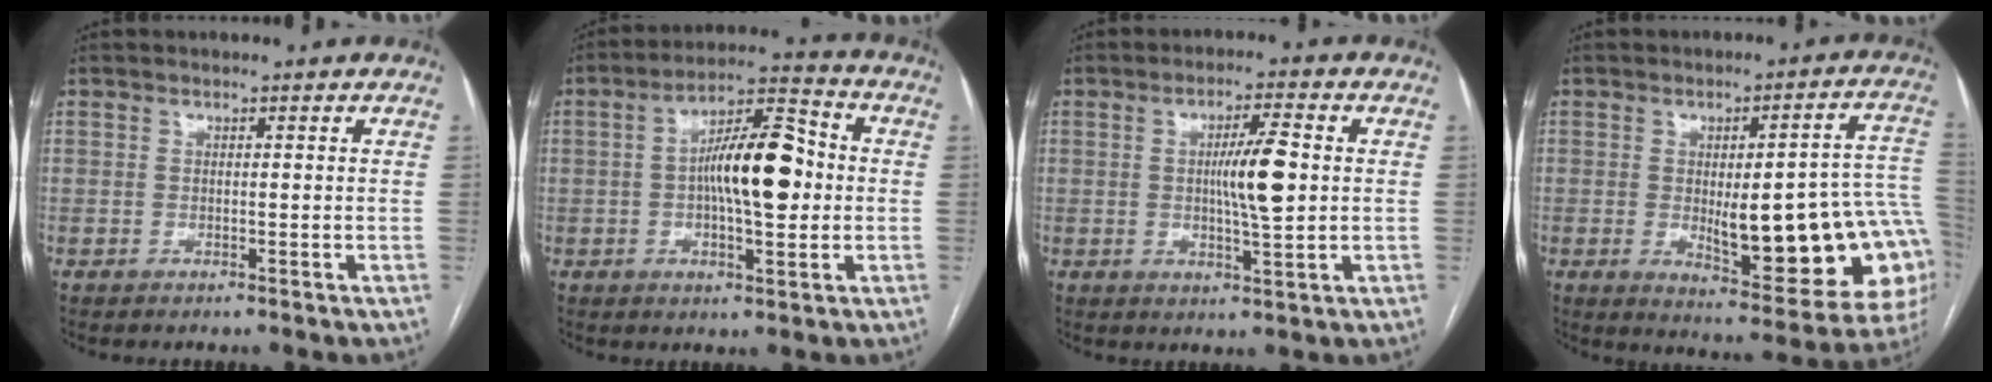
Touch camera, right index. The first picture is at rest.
{"total": 12.7, "force": [0.0, 3.8, 12.1], "torque": [-0.207, 0.024, -0.002]}
{"total": 7.5, "force": [0.5, 0.9, 7.4], "torque": [-0.125, 0.001, 0.008]}
{"total": 22.5, "force": [-2.4, 5.7, 21.6], "torque": [-0.196, 0.018, -0.008]}